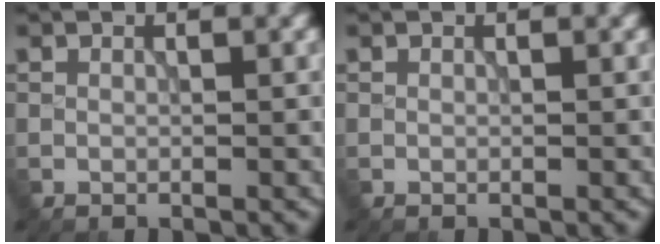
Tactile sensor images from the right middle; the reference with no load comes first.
{"total": 0.0}